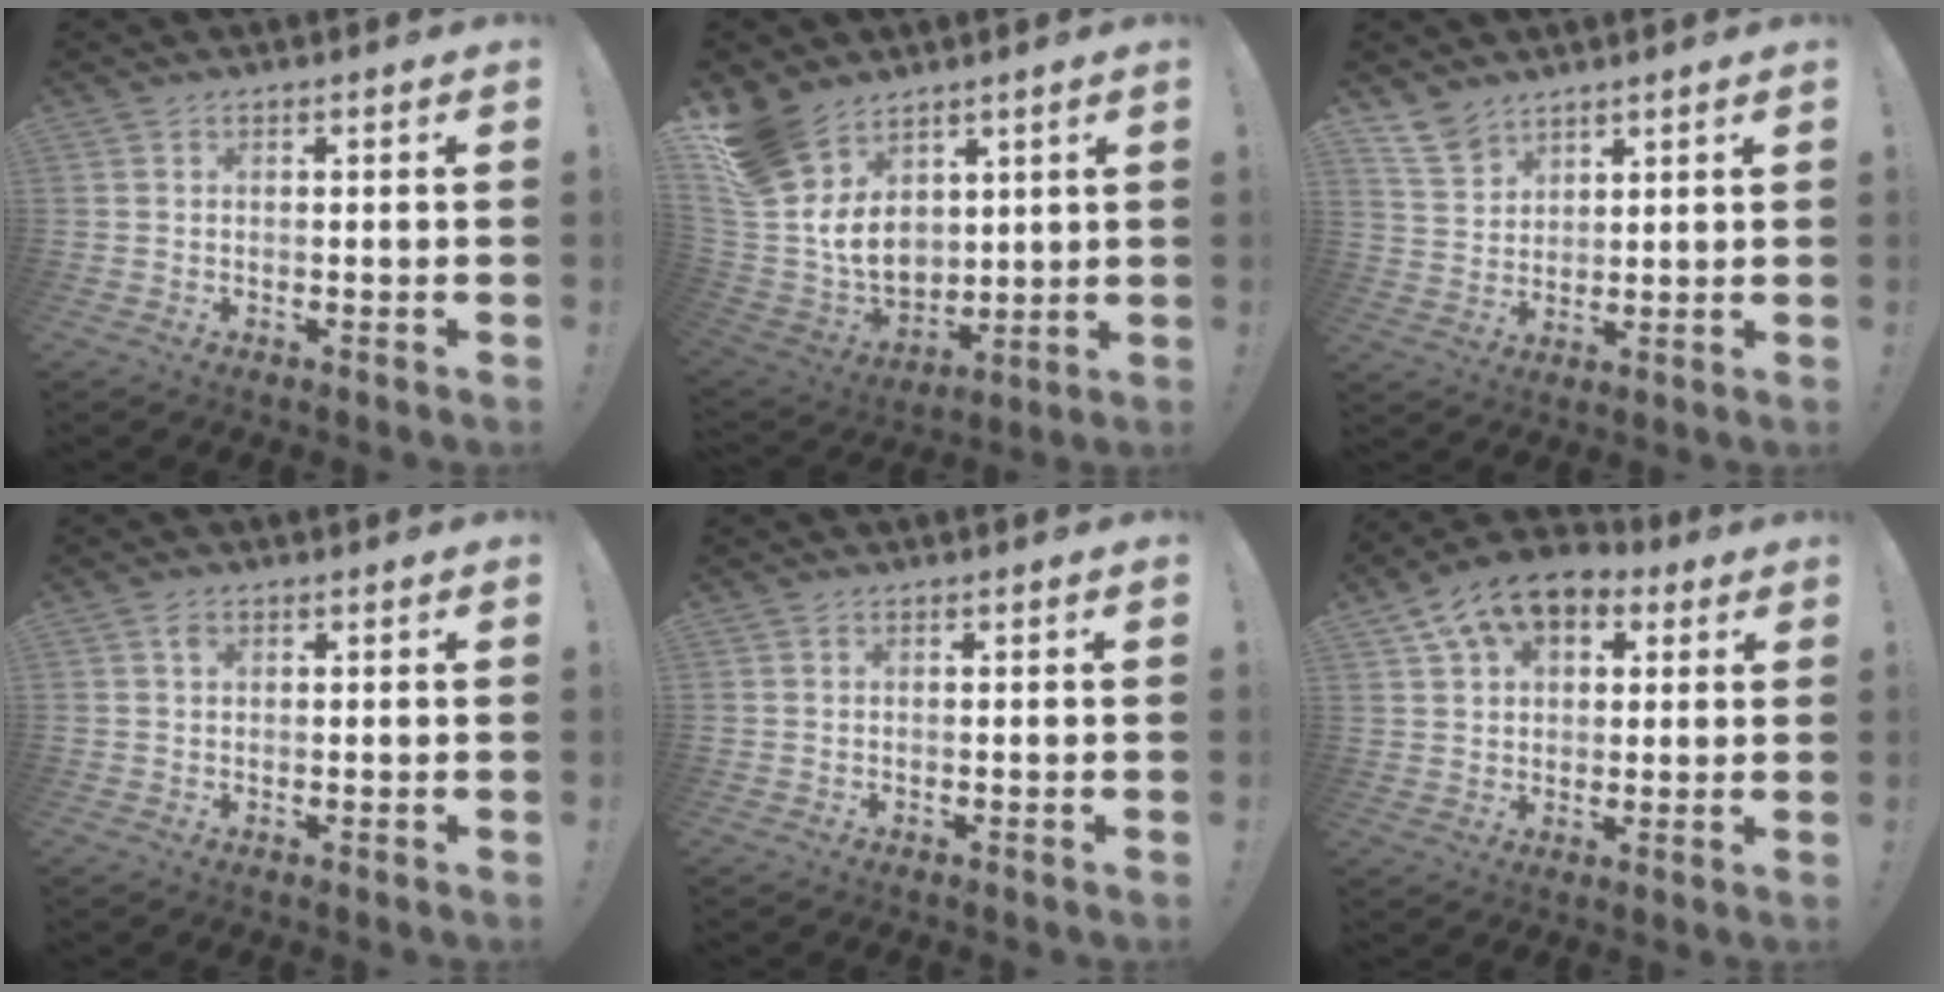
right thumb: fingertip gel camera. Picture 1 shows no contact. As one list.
[{"total": 16.1, "force": [7.6, 11.9, 7.8], "torque": [-0.174, -0.053, 0.154]}, {"total": 8.4, "force": [6.6, 4.6, 2.2], "torque": [-0.045, -0.040, 0.130]}, {"total": 1.3, "force": [0.5, 1.0, 0.7], "torque": [-0.013, 0.003, 0.009]}, {"total": 0.0}, {"total": 11.4, "force": [6.1, 7.7, 5.8], "torque": [-0.096, -0.025, 0.120]}]